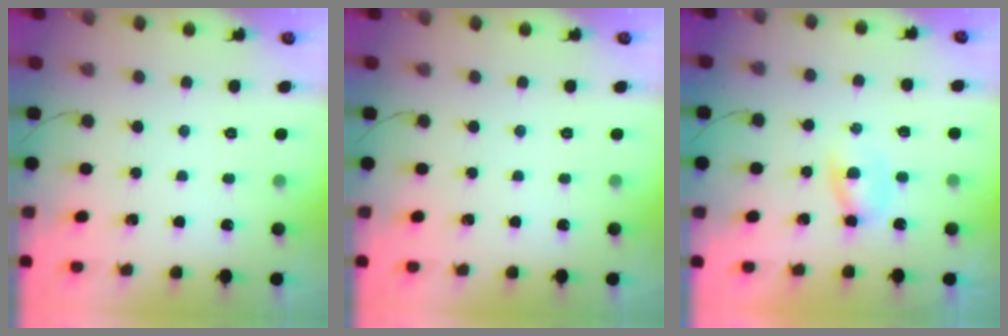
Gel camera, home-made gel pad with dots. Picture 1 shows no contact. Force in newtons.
{"total": 0.0}
{"total": 3.3, "press": 3.1, "slide": 1.1}